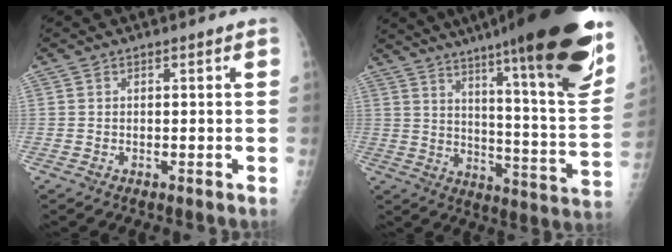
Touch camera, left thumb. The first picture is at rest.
{"total": 31.4, "force": [20.5, 3.8, 23.5], "torque": [-0.283, -0.085, 0.293]}